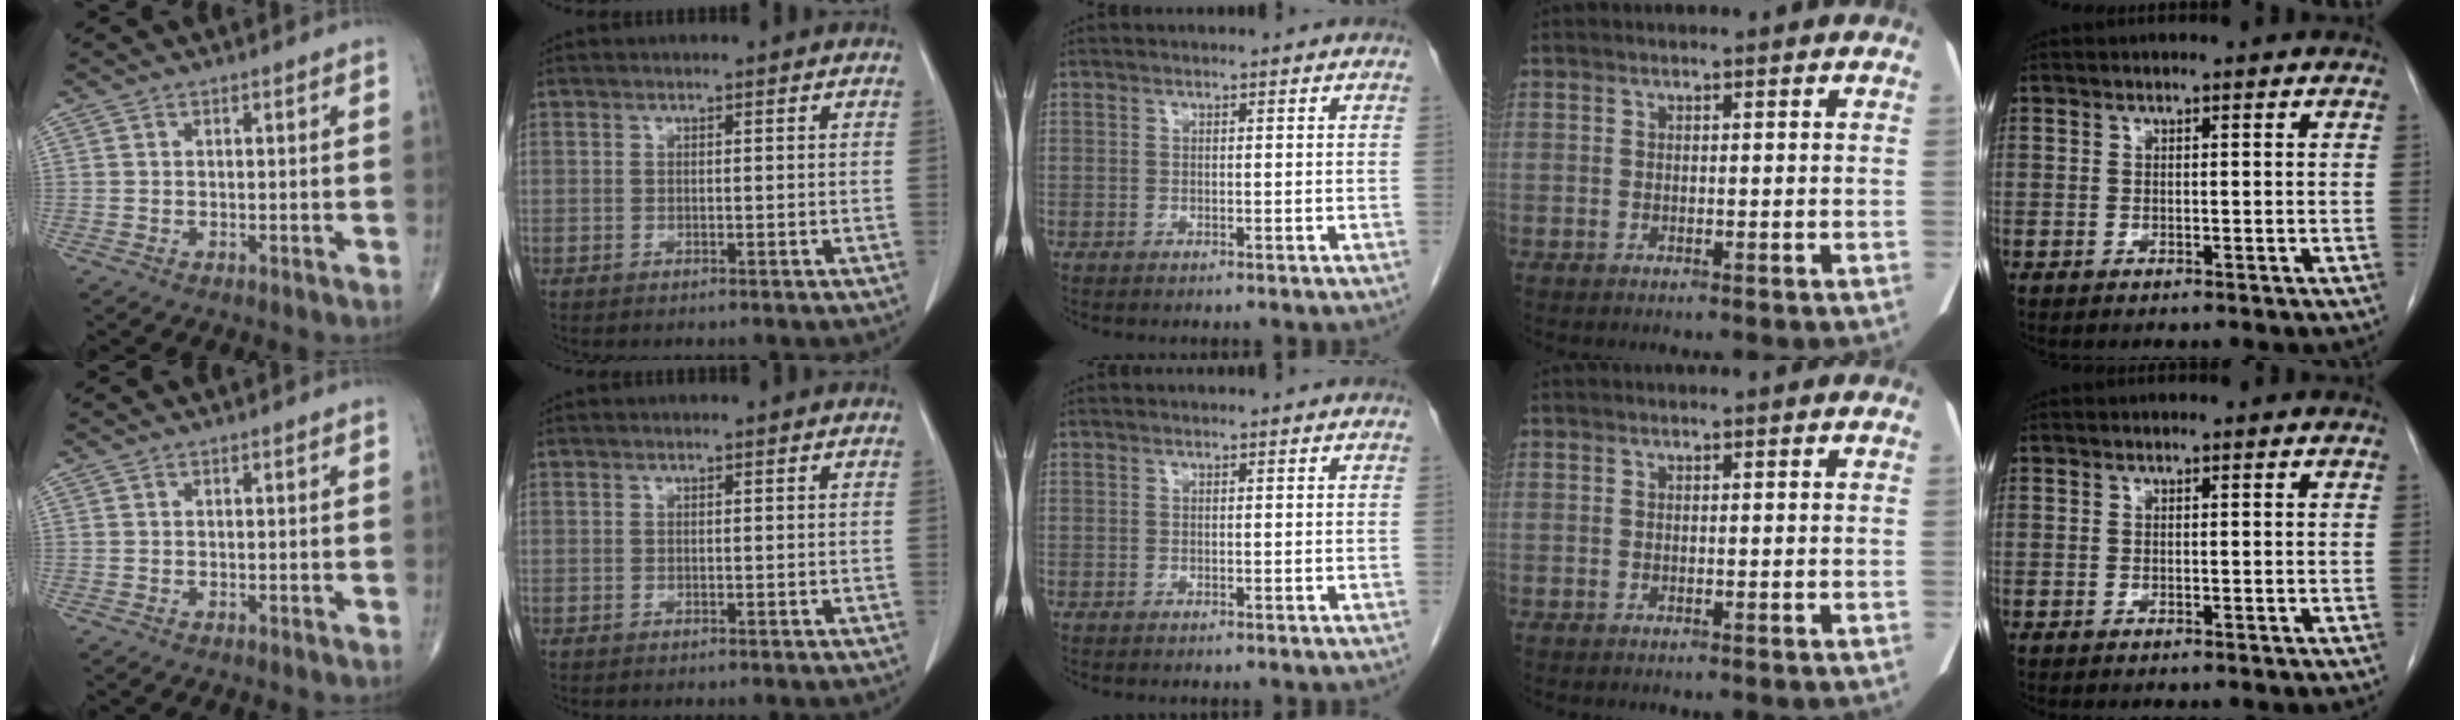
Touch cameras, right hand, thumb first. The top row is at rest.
{}